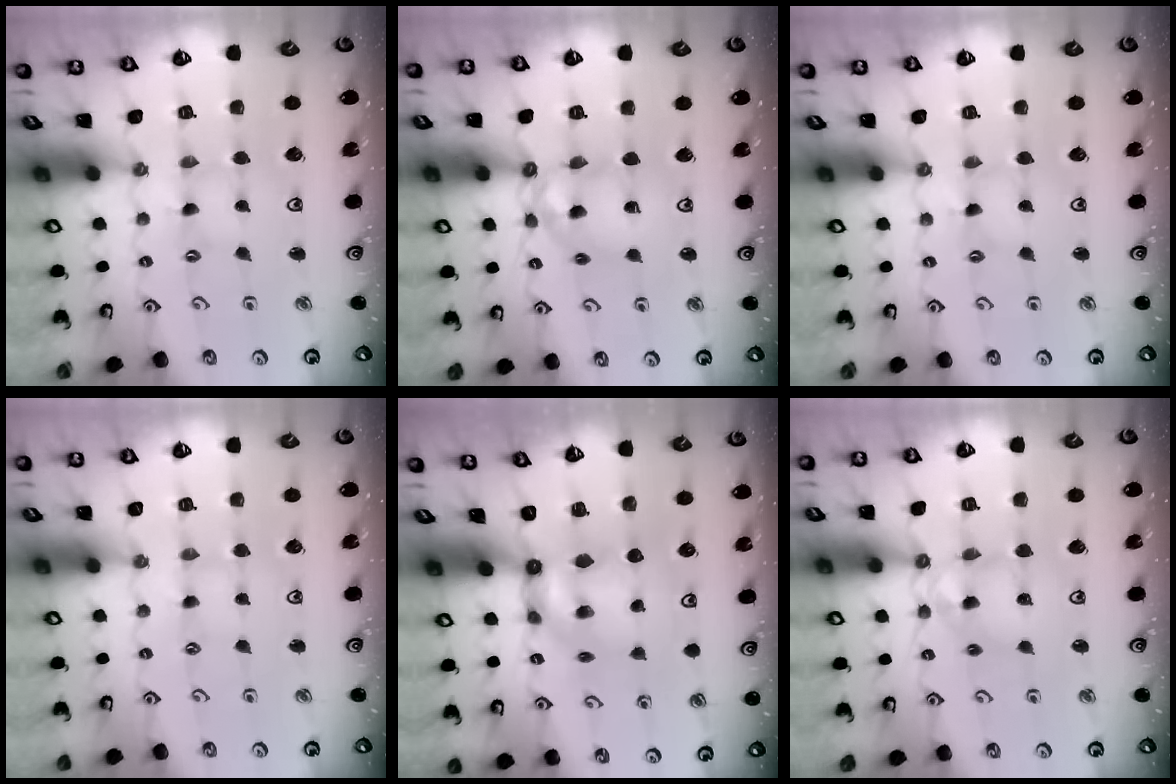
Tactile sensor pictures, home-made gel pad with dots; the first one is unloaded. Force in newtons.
{"total": 10.9, "press": 10.8, "slide": 1.2}
{"total": 0.0}
{"total": 0.7, "press": 0.7, "slide": 0.2}
{"total": 5.6, "press": 5.6, "slide": 0.3}
{"total": 9.1, "press": 9.1, "slide": 0.7}